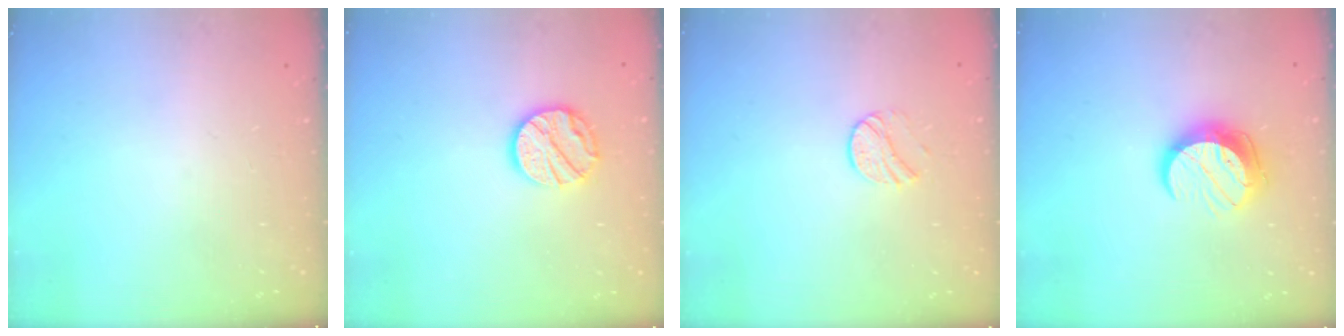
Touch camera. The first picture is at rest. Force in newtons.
{"total": 11.7, "press": 11.7, "slide": 0.8}
{"total": 8.1, "press": 8.1, "slide": 0.6}
{"total": 10.7, "press": 10.7, "slide": 0.7}